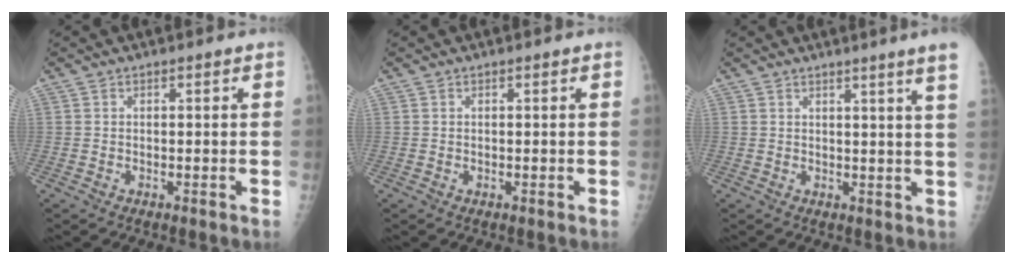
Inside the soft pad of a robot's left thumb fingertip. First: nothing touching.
{"total": 0.0}
{"total": 6.0, "force": [4.2, -1.4, 4.1], "torque": [-0.053, -0.019, 0.041]}